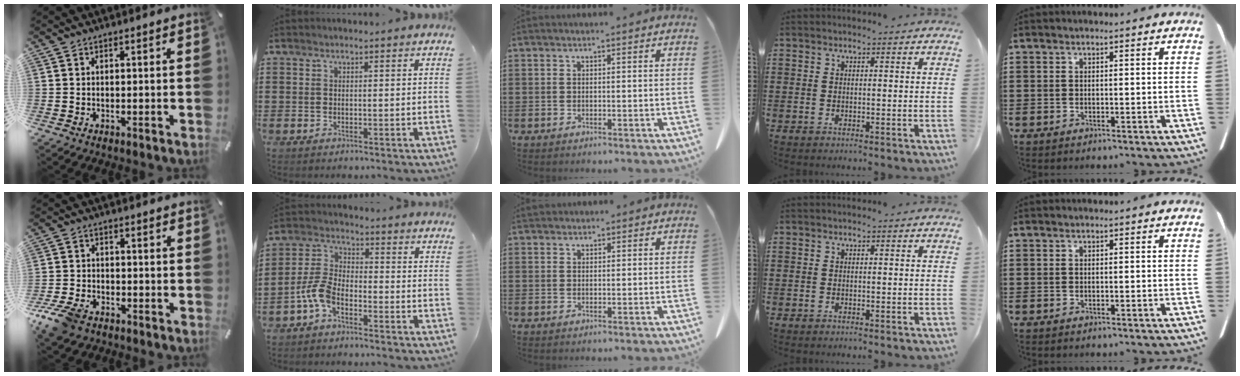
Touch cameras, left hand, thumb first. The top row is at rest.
{"thumb": {"total": 6.7, "force": [-4.5, 3.7, 3.1], "torque": [-0.083, 0.014, -0.091]}, "index": {"total": 5.7, "force": [-3.6, 2.4, 3.7], "torque": [-0.113, -0.004, -0.080]}, "middle": {"total": 1.0, "force": [0.9, 0.3, 0.1], "torque": [-0.004, 0.000, 0.019]}}